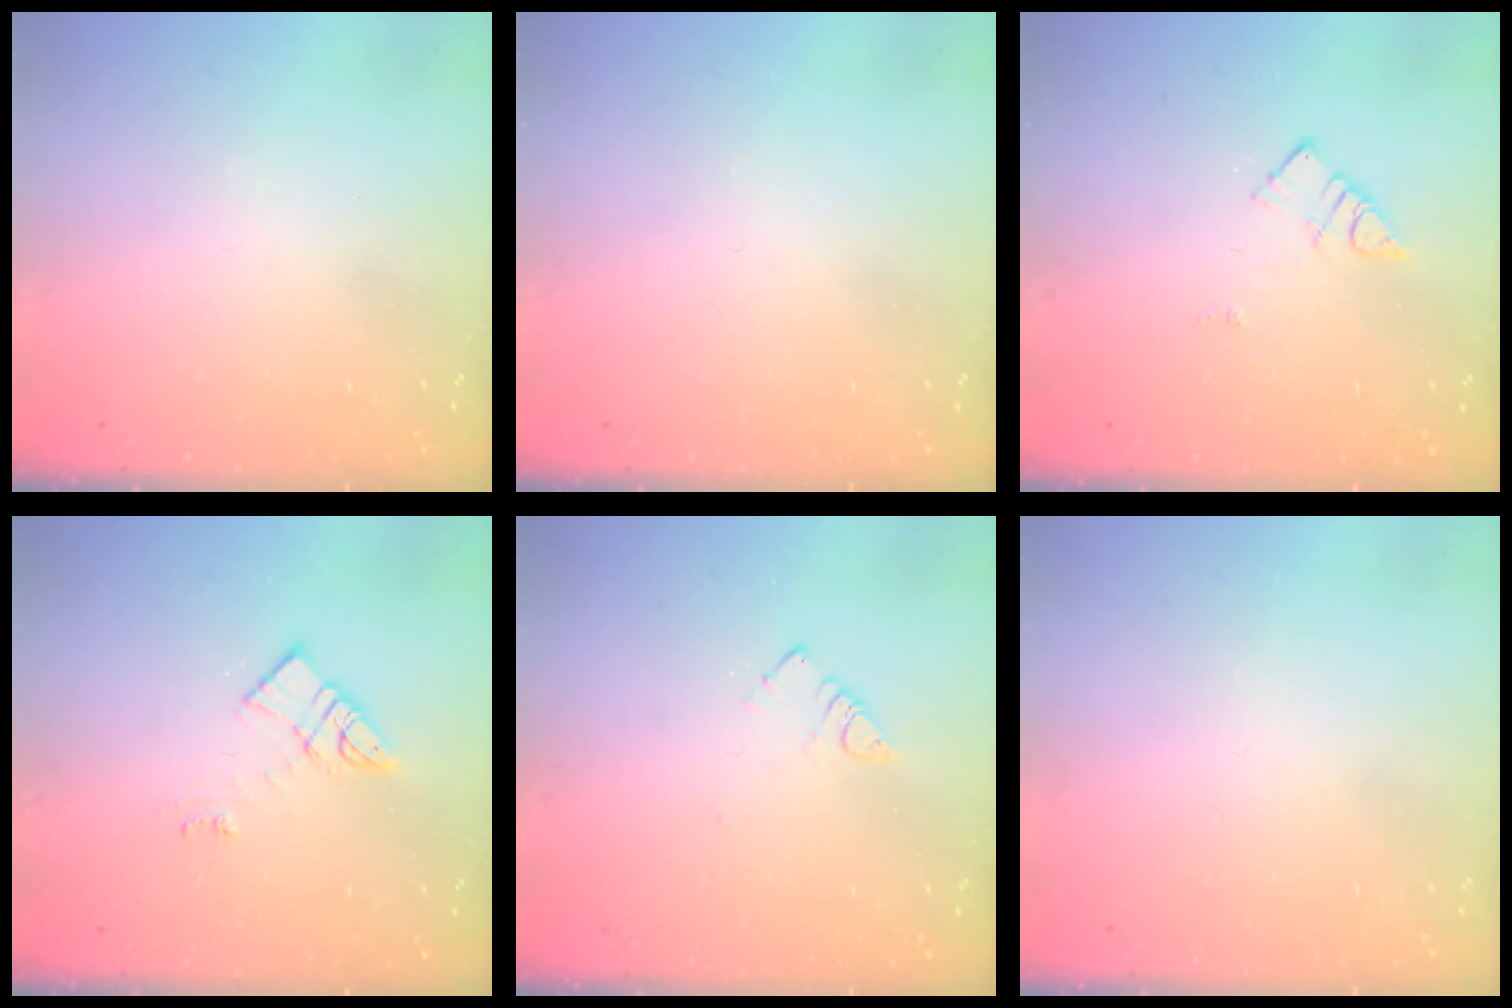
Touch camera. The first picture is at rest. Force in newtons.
{"total": 0.0}
{"total": 4.8, "press": 4.8, "slide": 0.5}
{"total": 8.5, "press": 8.5, "slide": 0.5}
{"total": 2.8, "press": 2.8, "slide": 0.5}
{"total": 1.8, "press": 1.8, "slide": 0.1}